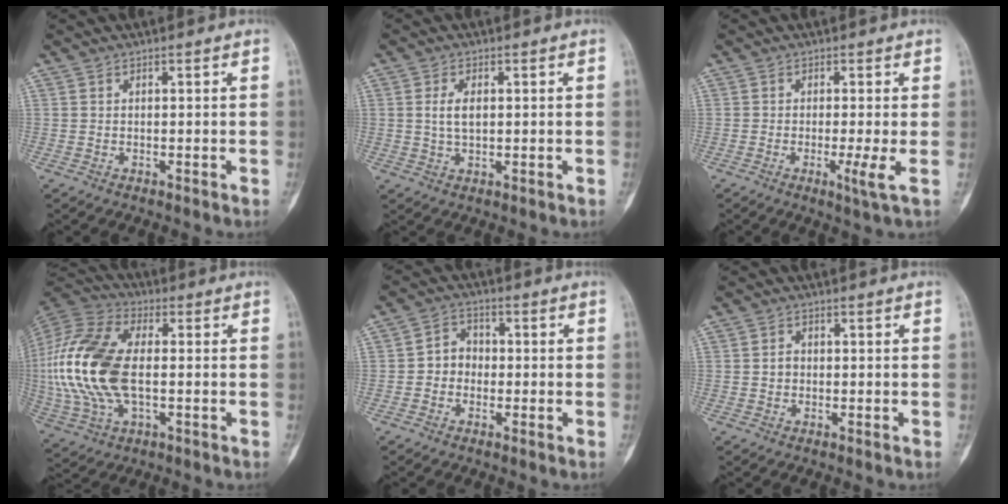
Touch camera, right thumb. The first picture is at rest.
{"total": 3.4, "force": [0.6, 1.6, 2.9], "torque": [-0.061, -0.001, 0.012]}
{"total": 3.1, "force": [-0.7, -0.3, 3.0], "torque": [-0.066, -0.011, -0.013]}
{"total": 21.2, "force": [-0.3, 11.1, 18.0], "torque": [-0.412, 0.010, -0.007]}
{"total": 4.1, "force": [-0.7, 3.5, 2.0], "torque": [-0.012, 0.018, -0.027]}
{"total": 1.3, "force": [-0.1, 1.1, 0.6], "torque": [-0.003, 0.005, -0.003]}